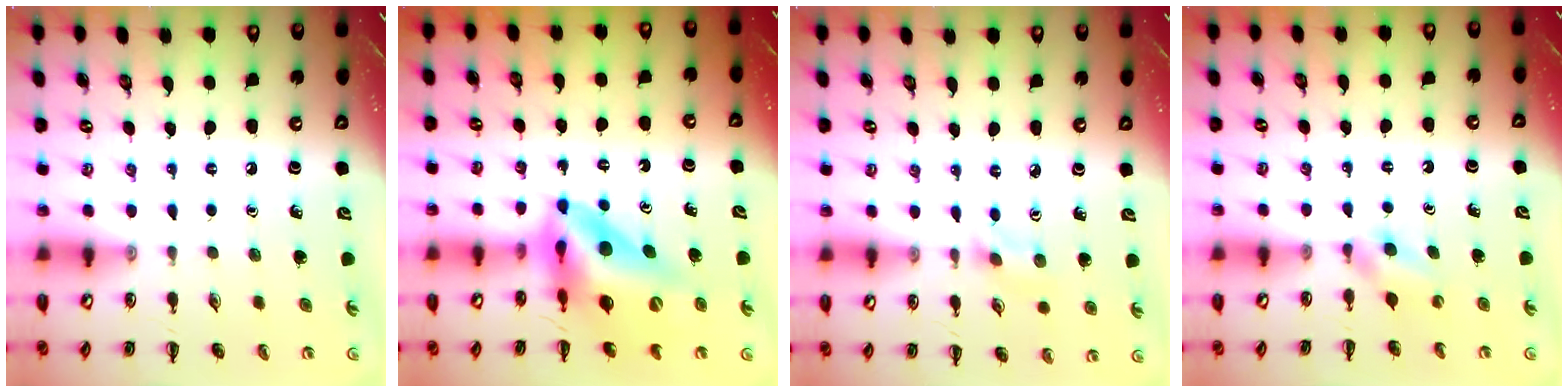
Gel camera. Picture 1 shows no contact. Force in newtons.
{"total": 13.1, "press": 12.4, "slide": 4.1}
{"total": 1.2, "press": 1.1, "slide": 0.3}
{"total": 2.7, "press": 2.5, "slide": 1.0}